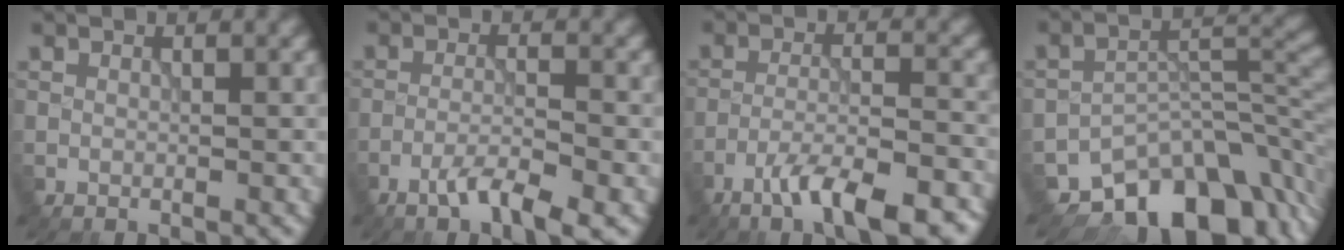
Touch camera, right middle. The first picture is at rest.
{"total": 4.0, "force": [-2.5, 0.6, 3.0], "torque": [-0.056, 0.003, -0.052]}
{"total": 8.6, "force": [-5.9, 2.0, 6.0], "torque": [-0.097, 0.003, -0.097]}
{"total": 12.5, "force": [-9.4, 5.9, 5.8], "torque": [-0.076, -0.013, -0.146]}